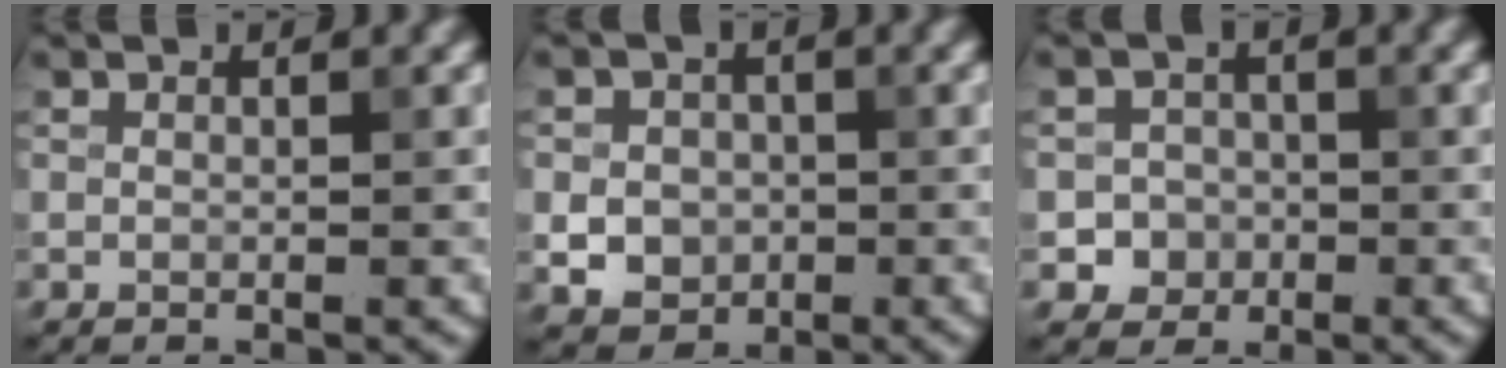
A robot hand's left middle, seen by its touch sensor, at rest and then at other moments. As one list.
[{"total": 3.8, "force": [-0.6, 3.4, 1.6], "torque": [-0.021, -0.004, -0.021]}, {"total": 2.9, "force": [-1.0, 2.7, 0.3], "torque": [0.021, 0.003, -0.024]}]